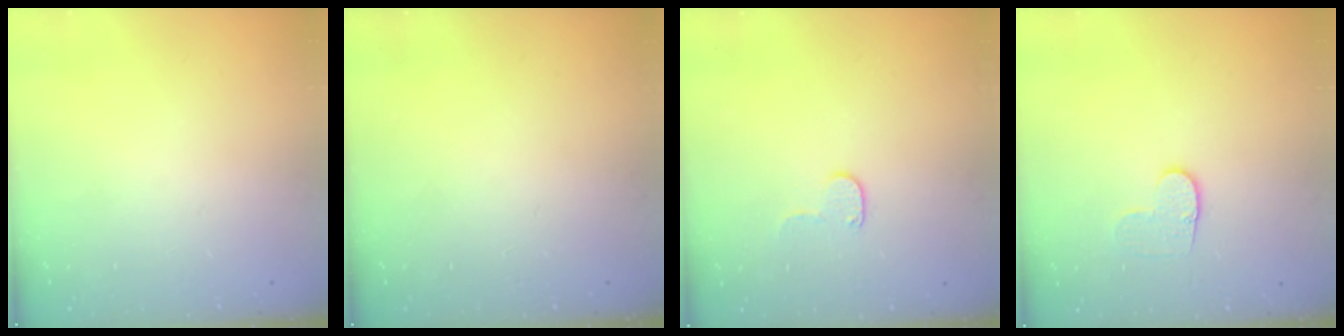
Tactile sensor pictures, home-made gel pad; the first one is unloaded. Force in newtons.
{"total": 0.0}
{"total": 5.6, "press": 5.5, "slide": 0.5}
{"total": 7.0, "press": 7.0, "slide": 0.7}